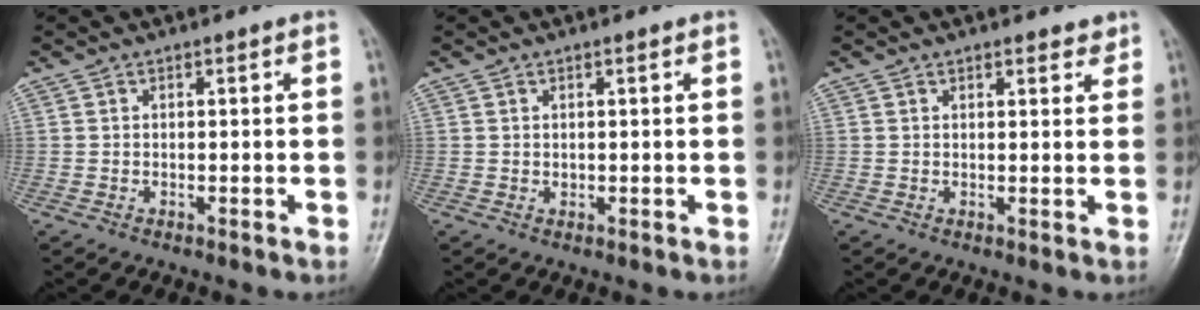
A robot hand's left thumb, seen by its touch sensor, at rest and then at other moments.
{"total": 0.7, "force": [0.4, 0.4, 0.5], "torque": [-0.002, -0.002, 0.007]}
{"total": 2.6, "force": [2.0, 1.1, 1.1], "torque": [0.003, -0.009, 0.022]}